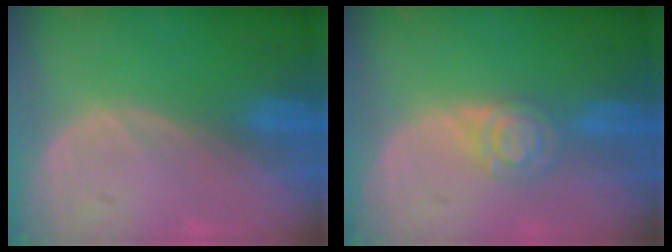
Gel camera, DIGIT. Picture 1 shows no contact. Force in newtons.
{"total": 4.3, "press": 4.3, "slide": 0.0}